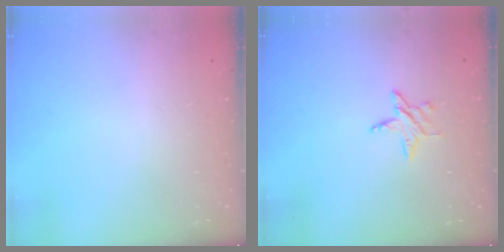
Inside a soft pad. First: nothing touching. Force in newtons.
{"total": 5.3, "press": 5.3, "slide": 0.6}